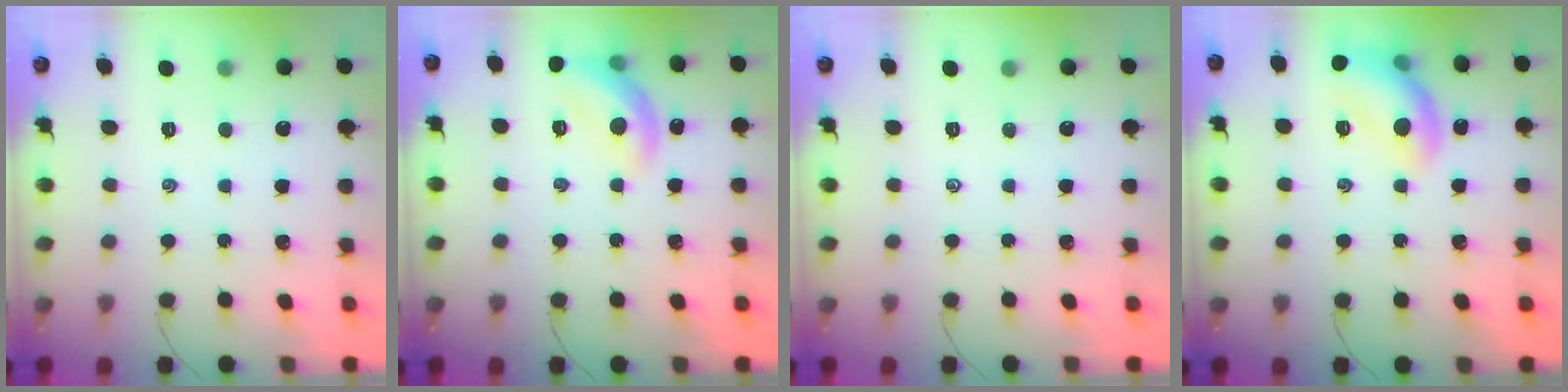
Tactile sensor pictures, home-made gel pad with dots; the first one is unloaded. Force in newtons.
{"total": 12.8, "press": 12.7, "slide": 1.4}
{"total": 0.0}
{"total": 13.2, "press": 13.1, "slide": 1.5}